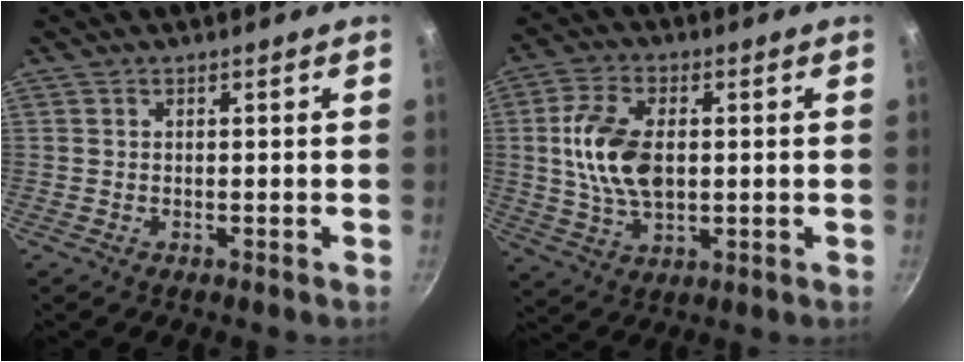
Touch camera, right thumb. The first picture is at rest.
{"total": 12.3, "force": [1.0, 7.4, 9.9], "torque": [-0.175, 0.004, 0.016]}